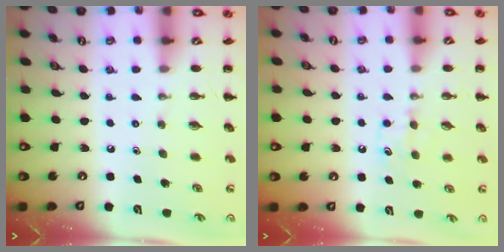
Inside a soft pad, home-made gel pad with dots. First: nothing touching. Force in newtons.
{"total": 5.8, "press": 5.7, "slide": 1.5}